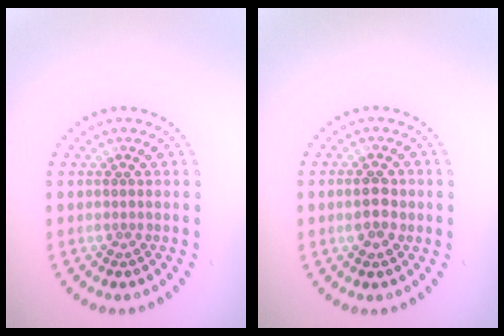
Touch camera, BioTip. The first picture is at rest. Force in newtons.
{"total": 2.5, "press": 2.5, "slide": 0.0}